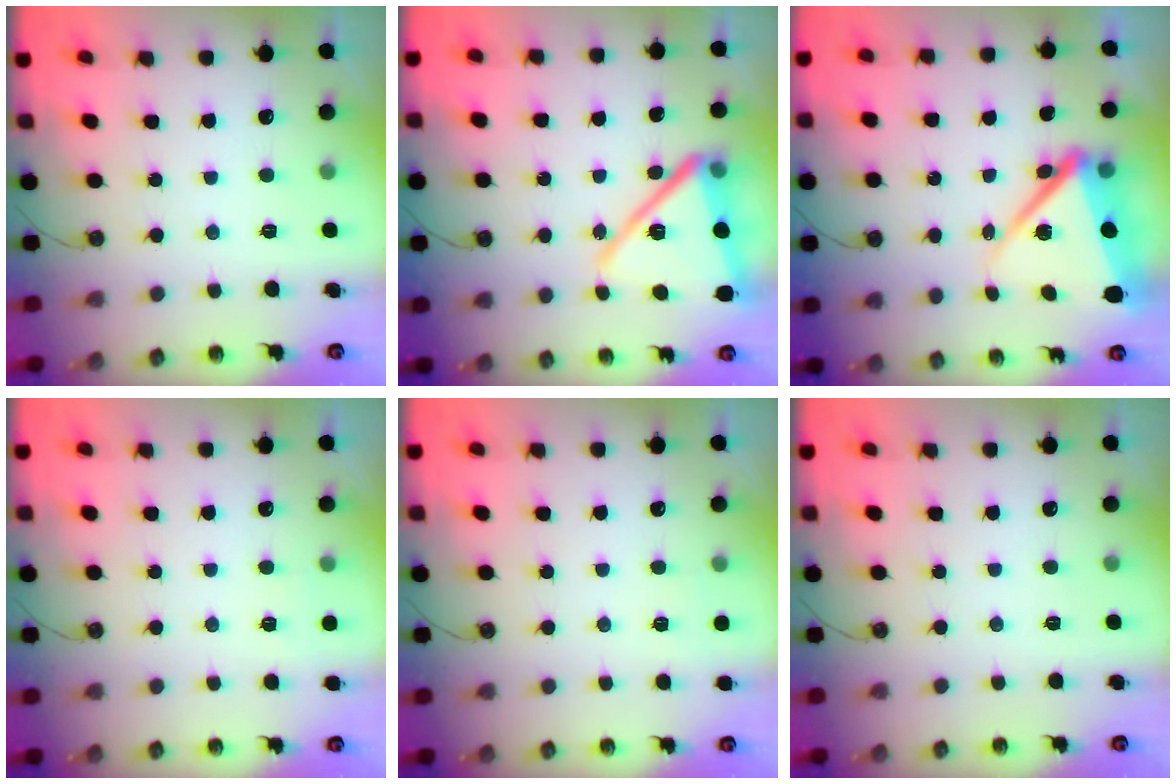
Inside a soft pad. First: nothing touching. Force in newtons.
{"total": 18.4, "press": 18.1, "slide": 3.2}
{"total": 13.6, "press": 13.5, "slide": 1.7}
{"total": 2.2, "press": 2.1, "slide": 0.2}
{"total": 2.2, "press": 2.1, "slide": 0.2}
{"total": 0.0}